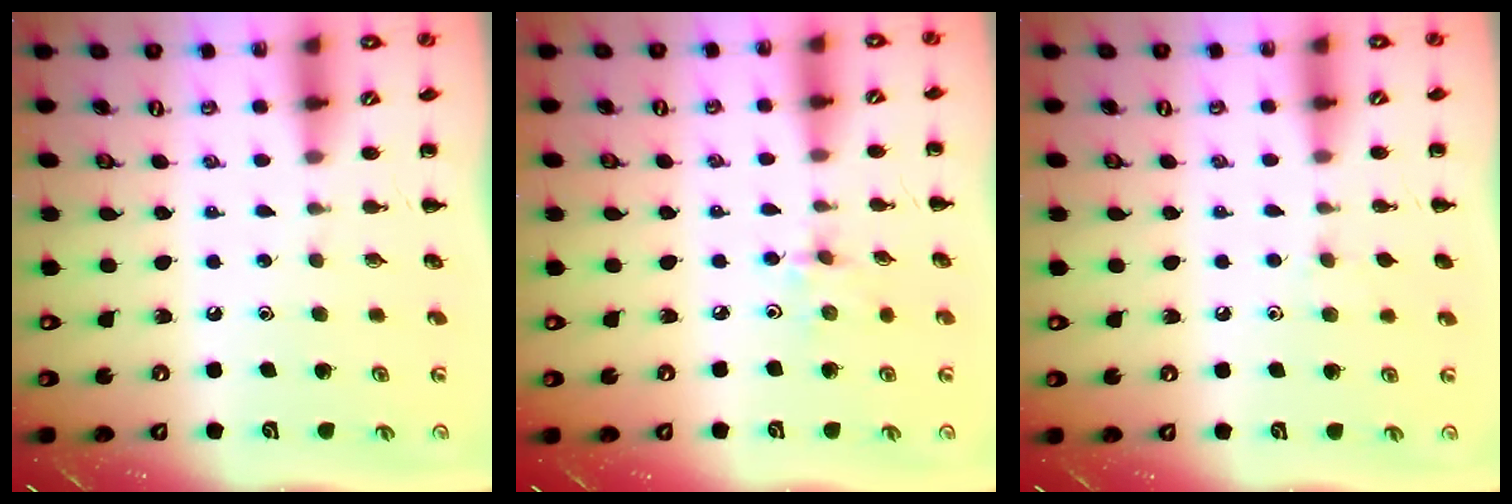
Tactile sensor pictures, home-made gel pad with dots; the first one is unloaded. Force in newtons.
{"total": 3.0, "press": 2.8, "slide": 0.9}
{"total": 4.6, "press": 4.3, "slide": 1.5}